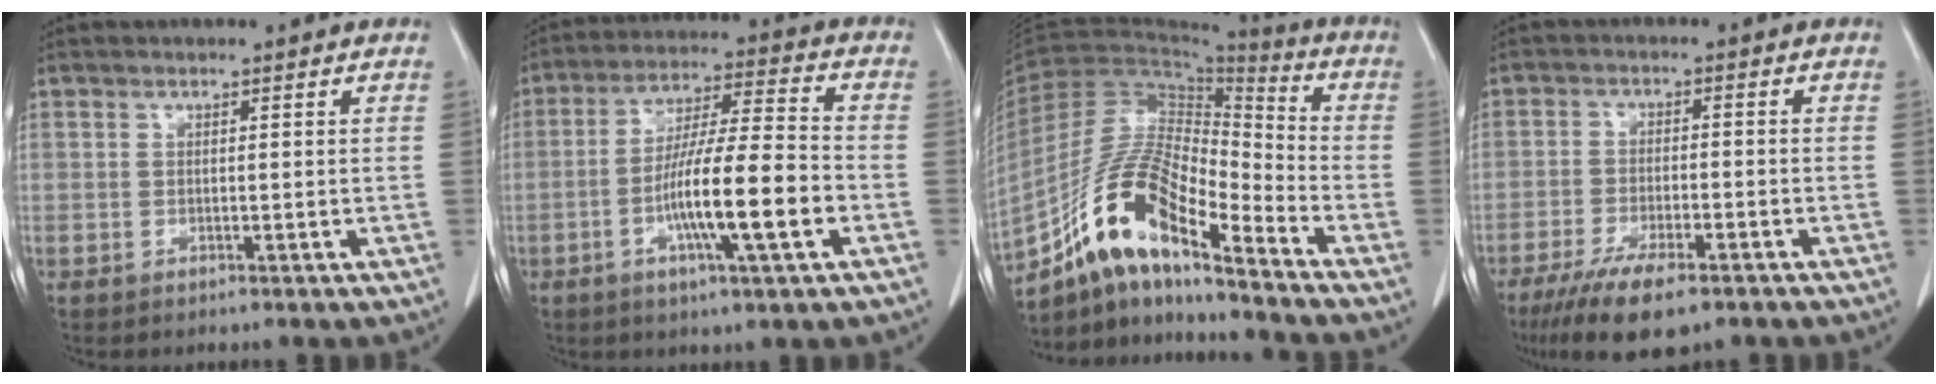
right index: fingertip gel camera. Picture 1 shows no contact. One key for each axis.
{"total": 13.4, "fx": -3.9, "fy": 0.9, "fz": 12.8, "tx": -0.224, "ty": 0.000, "tz": -0.067}
{"total": 15.0, "fx": -10.4, "fy": 3.1, "fz": 10.3, "tx": -0.201, "ty": 0.015, "tz": -0.188}
{"total": 9.6, "fx": -6.5, "fy": 2.3, "fz": 6.6, "tx": -0.111, "ty": -0.017, "tz": -0.106}